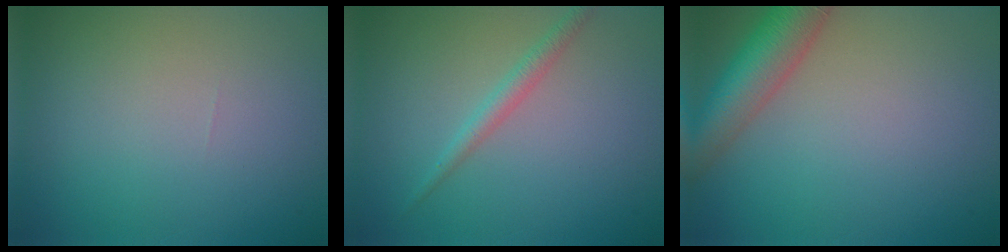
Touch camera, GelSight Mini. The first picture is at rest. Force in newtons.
{"total": 1.6, "press": 1.6, "slide": 0.1}
{"total": 6.0, "press": 6.0, "slide": 0.4}